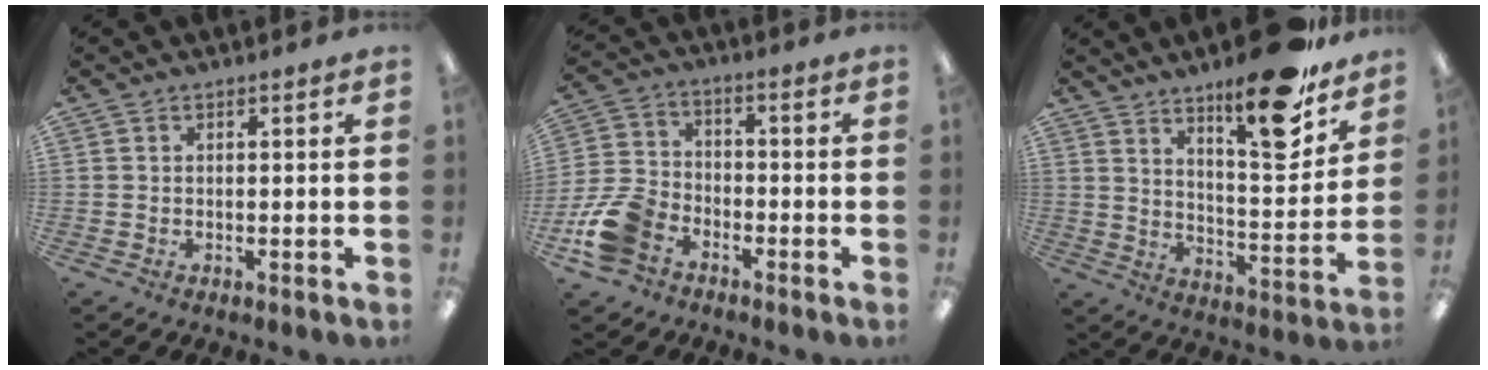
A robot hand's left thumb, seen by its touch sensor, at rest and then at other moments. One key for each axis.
{"total": 11.5, "fx": -6.3, "fy": 7.5, "fz": 5.9, "tx": -0.129, "ty": 0.036, "tz": -0.116}
{"total": 17.3, "fx": 12.6, "fy": 4.5, "fz": 10.9, "tx": -0.155, "ty": -0.086, "tz": 0.200}